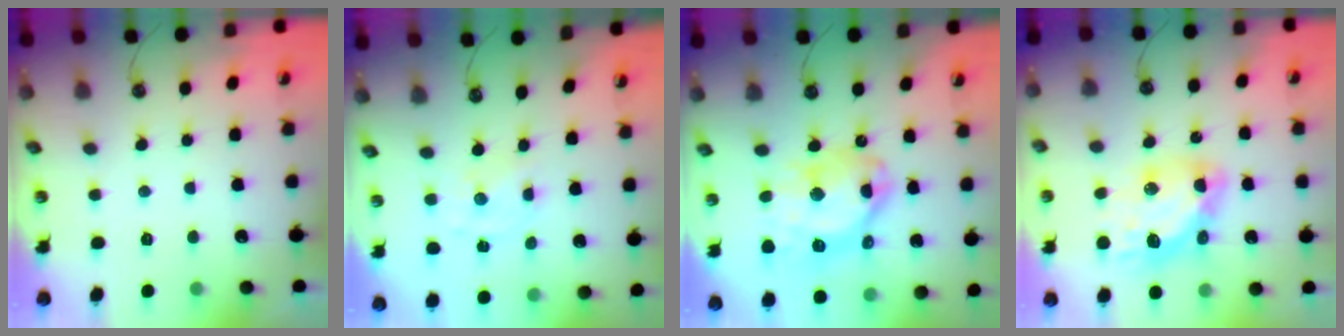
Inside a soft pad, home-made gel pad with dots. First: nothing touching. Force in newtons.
{"total": 1.6, "press": 1.6, "slide": 0.3}
{"total": 16.6, "press": 16.5, "slide": 2.0}
{"total": 12.9, "press": 12.8, "slide": 1.3}